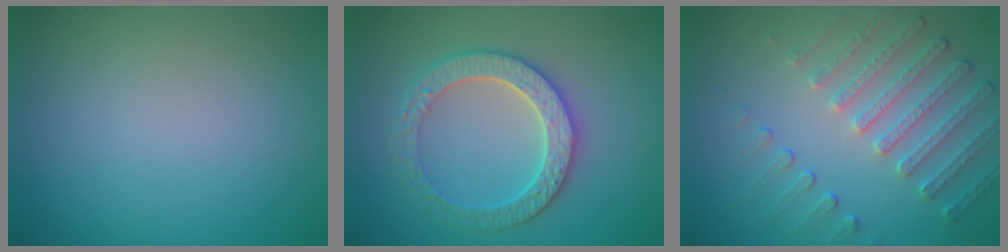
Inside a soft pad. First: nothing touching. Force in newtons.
{"total": 4.0, "press": 3.8, "slide": 1.0}
{"total": 4.9, "press": 3.7, "slide": 3.3}